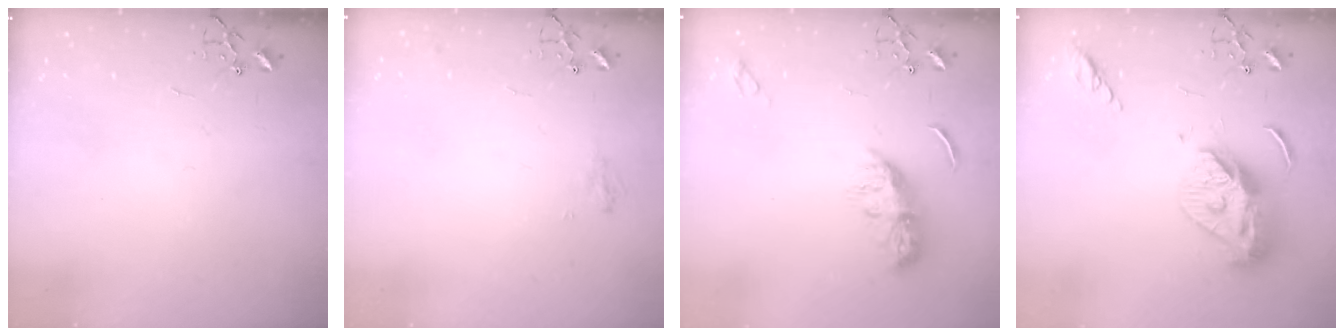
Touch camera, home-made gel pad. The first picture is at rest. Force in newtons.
{"total": 5.8, "press": 5.7, "slide": 0.7}
{"total": 8.9, "press": 8.9, "slide": 0.6}
{"total": 12.7, "press": 12.7, "slide": 0.9}